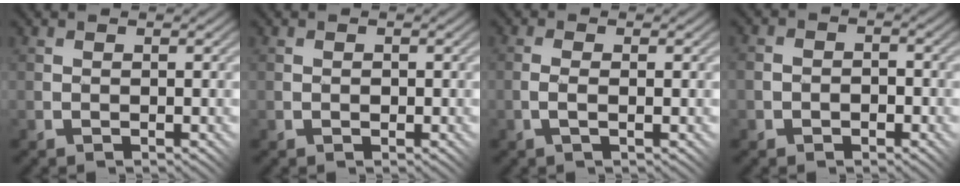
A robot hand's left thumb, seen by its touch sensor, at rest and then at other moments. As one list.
[{"total": 0.8, "force": [0.0, 0.8, 0.2], "torque": [0.000, 0.001, 0.001]}, {"total": 2.1, "force": [-0.4, 0.6, 2.0], "torque": [-0.034, 0.007, -0.004]}, {"total": 3.5, "force": [-1.3, 2.9, 1.4], "torque": [-0.021, 0.002, -0.026]}]